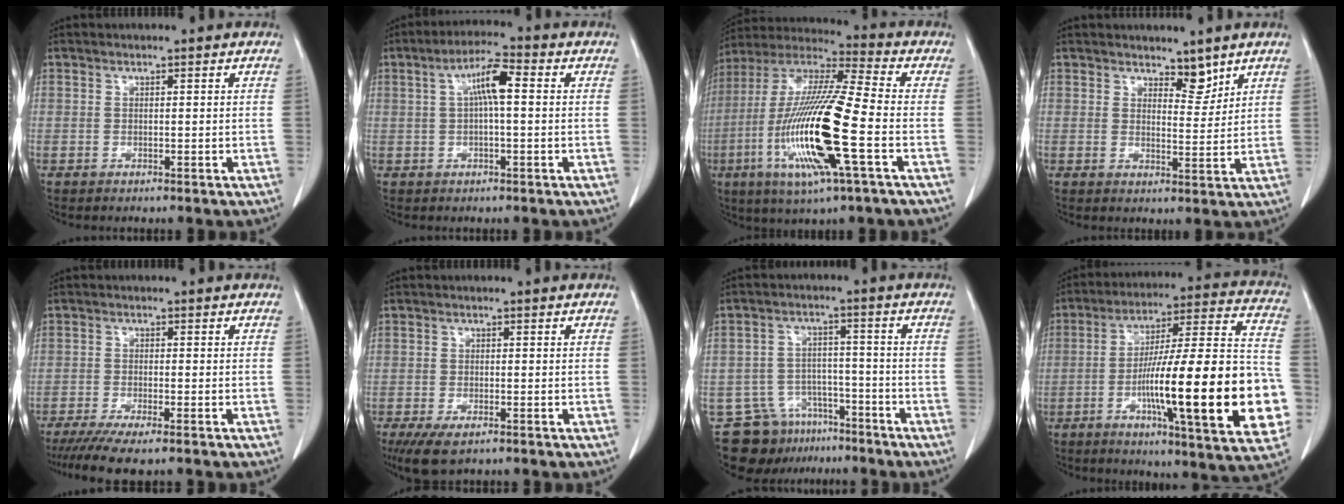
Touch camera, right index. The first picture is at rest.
{"total": 5.9, "force": [0.9, 1.0, 5.8], "torque": [-0.109, 0.018, 0.014]}
{"total": 20.9, "force": [-5.5, 1.6, 20.0], "torque": [-0.428, -0.024, -0.109]}
{"total": 3.5, "force": [2.9, 1.4, 1.3], "torque": [-0.015, -0.009, 0.049]}
{"total": 8.4, "force": [-6.6, 0.7, 5.0], "torque": [-0.074, -0.019, -0.104]}
{"total": 5.5, "force": [-3.6, 1.9, 3.6], "torque": [-0.066, -0.014, -0.055]}
{"total": 10.0, "force": [-7.3, 6.5, 2.1], "torque": [-0.033, 0.025, -0.109]}
{"total": 27.5, "force": [-6.3, 2.8, 26.6], "torque": [-0.343, 0.002, -0.098]}